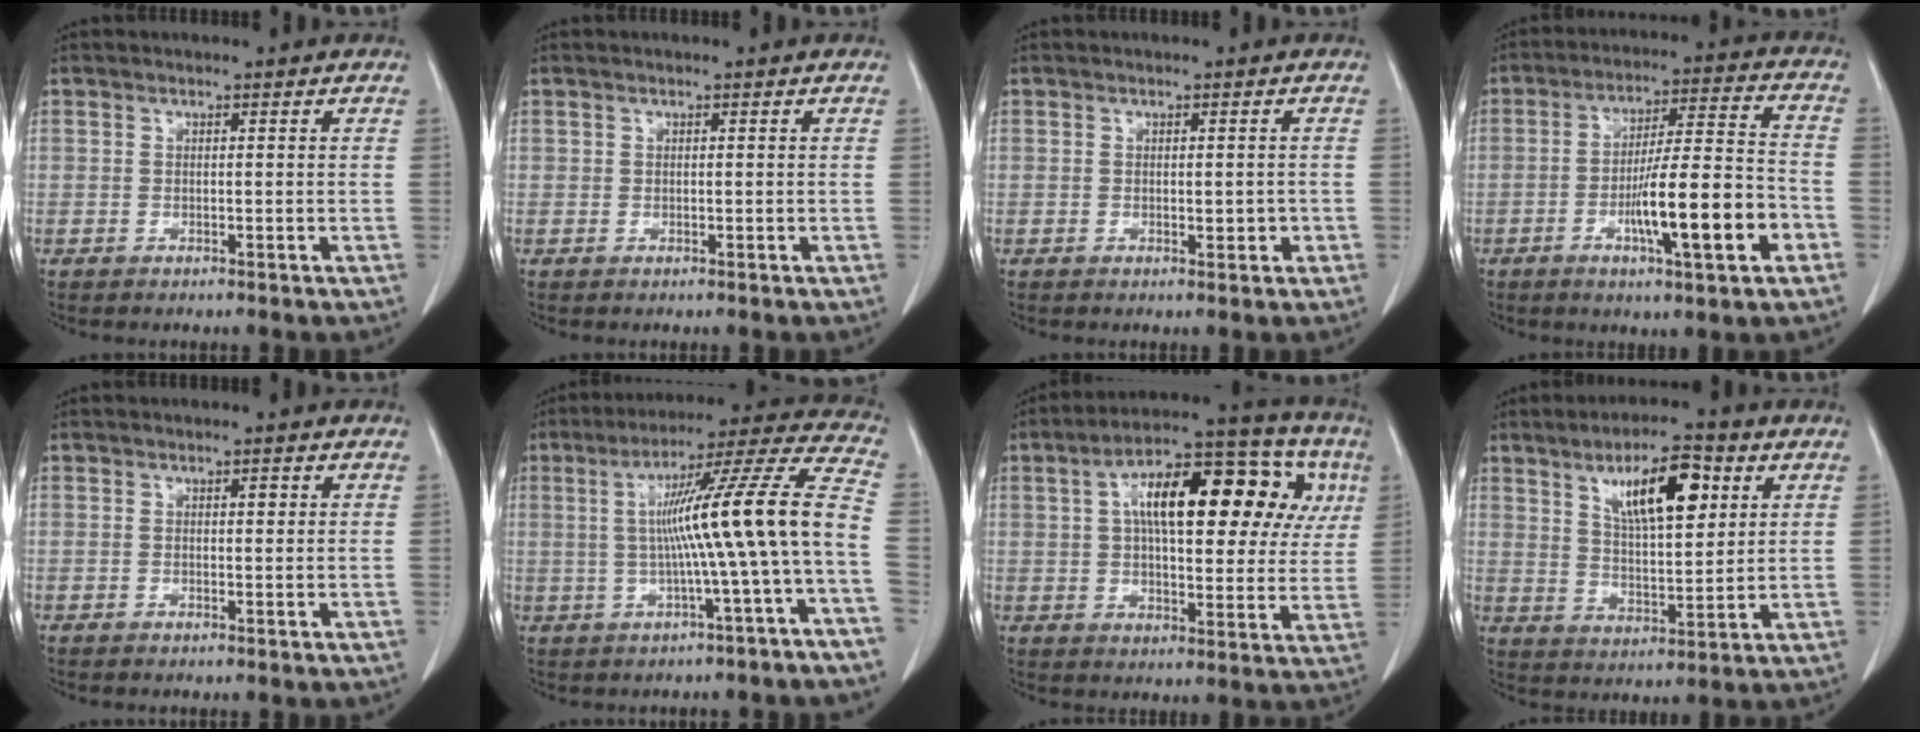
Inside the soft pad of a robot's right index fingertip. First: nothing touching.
{"total": 0.0}
{"total": 1.6, "force": [-0.3, 0.8, 1.4], "torque": [-0.017, 0.000, 0.000]}
{"total": 14.0, "force": [-4.9, 1.1, 13.1], "torque": [-0.214, 0.003, -0.076]}
{"total": 0.9, "force": [0.3, 0.4, 0.8], "torque": [-0.010, 0.002, 0.003]}
{"total": 15.4, "force": [-1.3, -1.5, 15.3], "torque": [-0.224, 0.023, -0.023]}
{"total": 20.0, "force": [6.1, 7.6, 17.5], "torque": [-0.253, 0.055, 0.084]}
{"total": 11.3, "force": [5.0, 3.1, 9.6], "torque": [-0.164, 0.007, 0.089]}